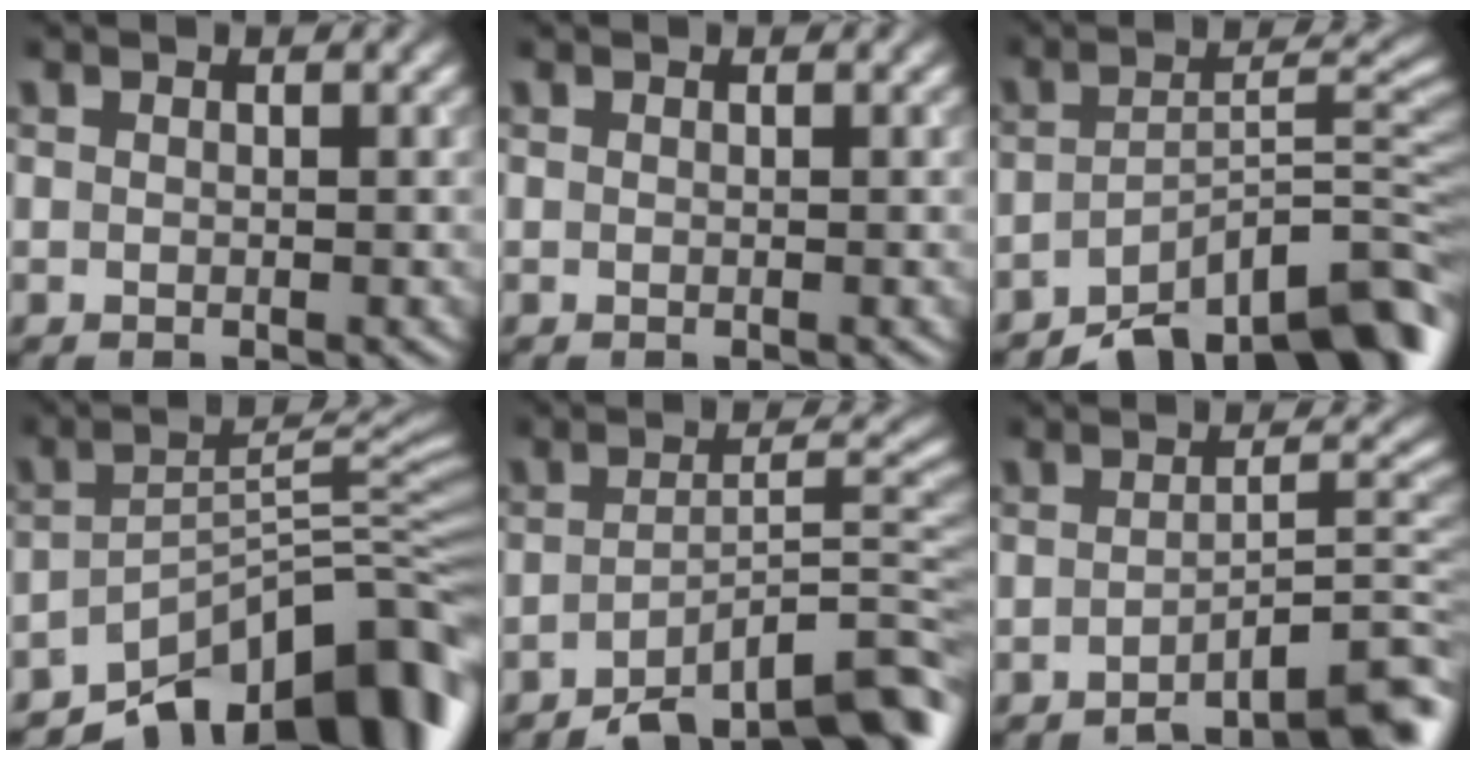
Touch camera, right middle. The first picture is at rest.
{"total": 0.0}
{"total": 10.4, "force": [-7.6, 3.0, 6.5], "torque": [-0.077, 0.003, -0.127]}
{"total": 13.2, "force": [-9.2, 4.8, 8.1], "torque": [-0.105, 0.006, -0.148]}
{"total": 9.5, "force": [-6.8, 2.7, 6.0], "torque": [-0.073, 0.003, -0.113]}
{"total": 5.9, "force": [-4.3, 1.4, 3.8], "torque": [-0.040, 0.013, -0.061]}